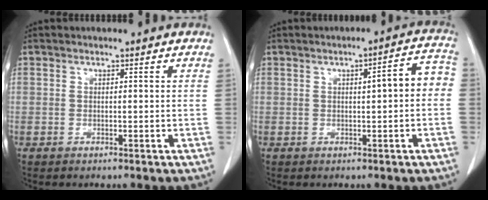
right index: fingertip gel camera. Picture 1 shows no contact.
{"total": 5.4, "force": [0.2, 1.1, 5.3], "torque": [-0.067, 0.025, 0.000]}